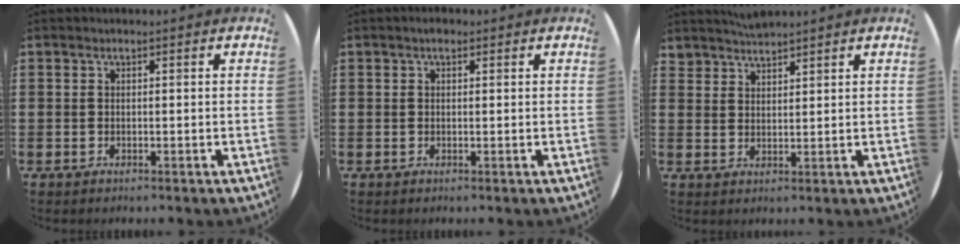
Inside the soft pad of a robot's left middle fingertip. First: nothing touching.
{"total": 1.0, "force": [0.6, 0.5, 0.5], "torque": [-0.003, 0.002, 0.009]}
{"total": 2.8, "force": [2.8, 0.1, -0.4], "torque": [0.001, -0.006, 0.054]}